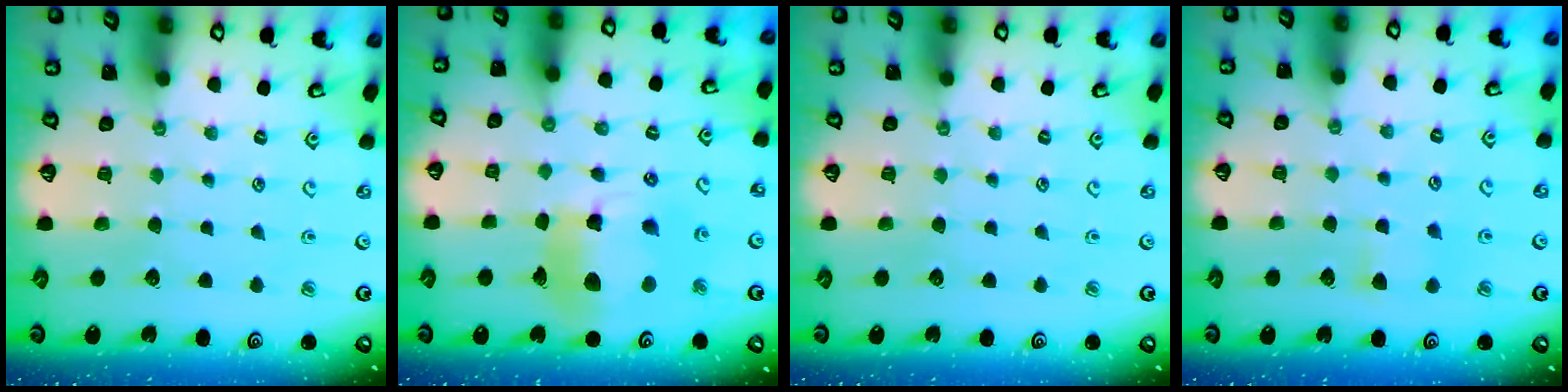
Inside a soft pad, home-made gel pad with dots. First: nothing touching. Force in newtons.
{"total": 16.1, "press": 16.0, "slide": 1.8}
{"total": 0.0}
{"total": 4.8, "press": 4.7, "slide": 1.0}